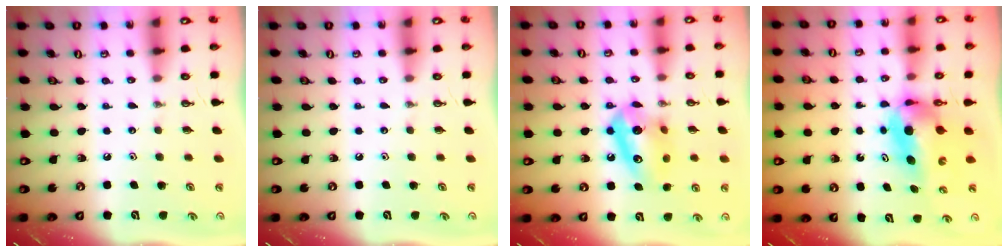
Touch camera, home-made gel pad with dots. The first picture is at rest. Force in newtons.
{"total": 0.0}
{"total": 12.7, "press": 12.6, "slide": 1.6}
{"total": 6.1, "press": 6.0, "slide": 1.0}